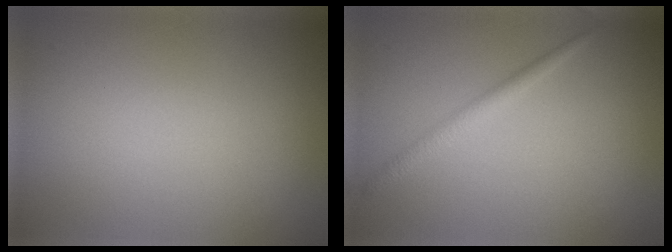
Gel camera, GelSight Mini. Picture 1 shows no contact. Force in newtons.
{"total": 1.6, "press": 1.6, "slide": 0.1}